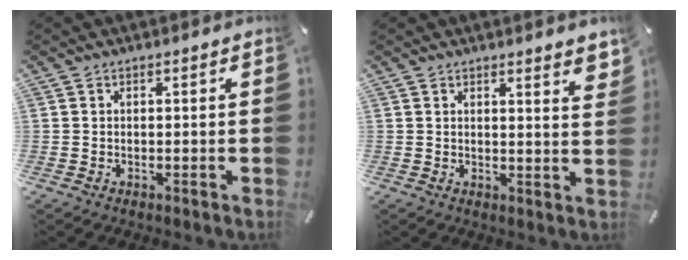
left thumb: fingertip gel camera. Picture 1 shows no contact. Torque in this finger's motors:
{"motor_torque": [0.12, -0.06, -0.04, -0.04, 0.08]}